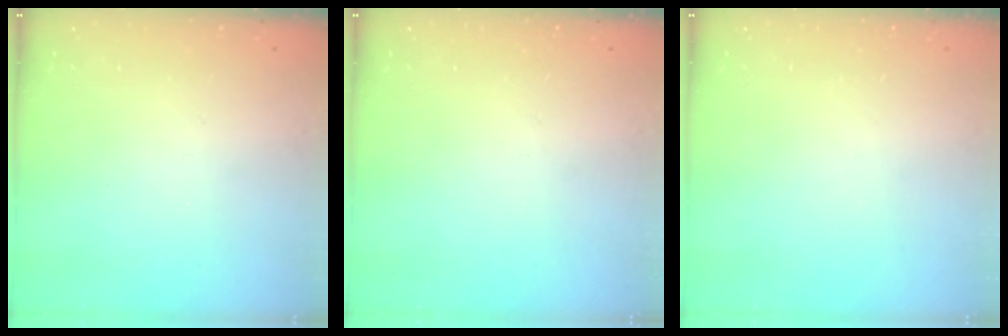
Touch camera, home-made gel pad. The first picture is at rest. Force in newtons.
{"total": 0.0}
{"total": 0.0}